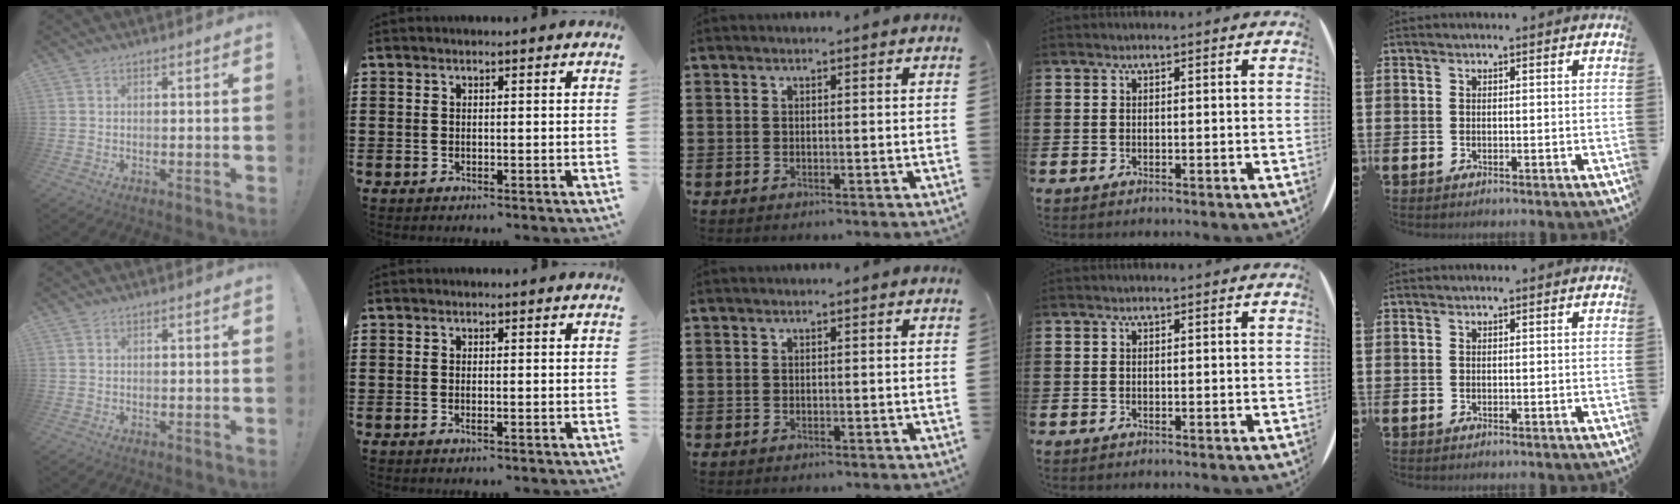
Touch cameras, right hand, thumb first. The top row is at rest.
{"index": {"total": 0.6, "force": [-0.1, 0.1, 0.5], "torque": [-0.010, -0.004, -0.002]}}